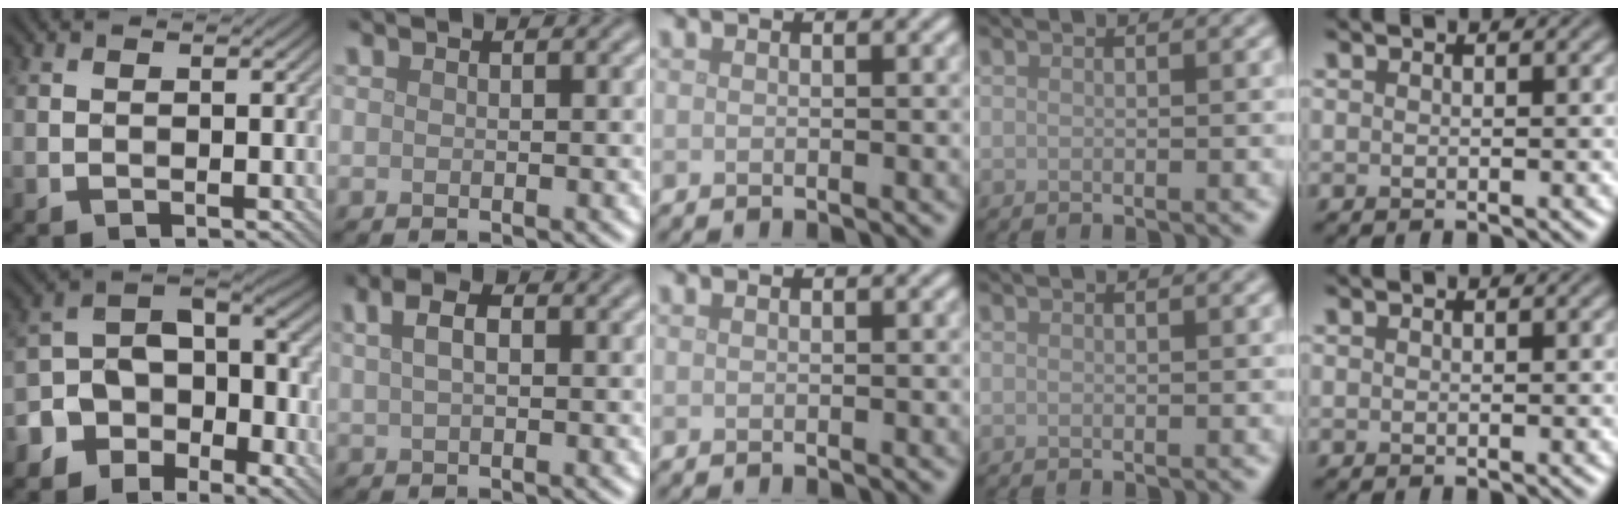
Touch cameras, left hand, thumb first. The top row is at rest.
{"thumb": {"total": 9.8, "force": [-5.2, 6.7, 4.8], "torque": [-0.076, -0.004, -0.112]}, "index": {"total": 3.5, "force": [1.4, 1.8, 2.6], "torque": [-0.045, 0.011, 0.012]}}